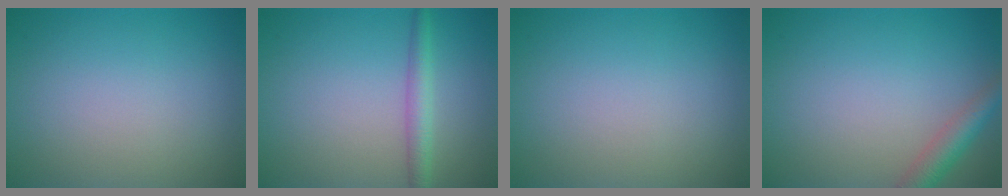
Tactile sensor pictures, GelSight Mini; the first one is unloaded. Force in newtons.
{"total": 2.3, "press": 2.3, "slide": 0.1}
{"total": 0.0}
{"total": 2.9, "press": 2.9, "slide": 0.2}